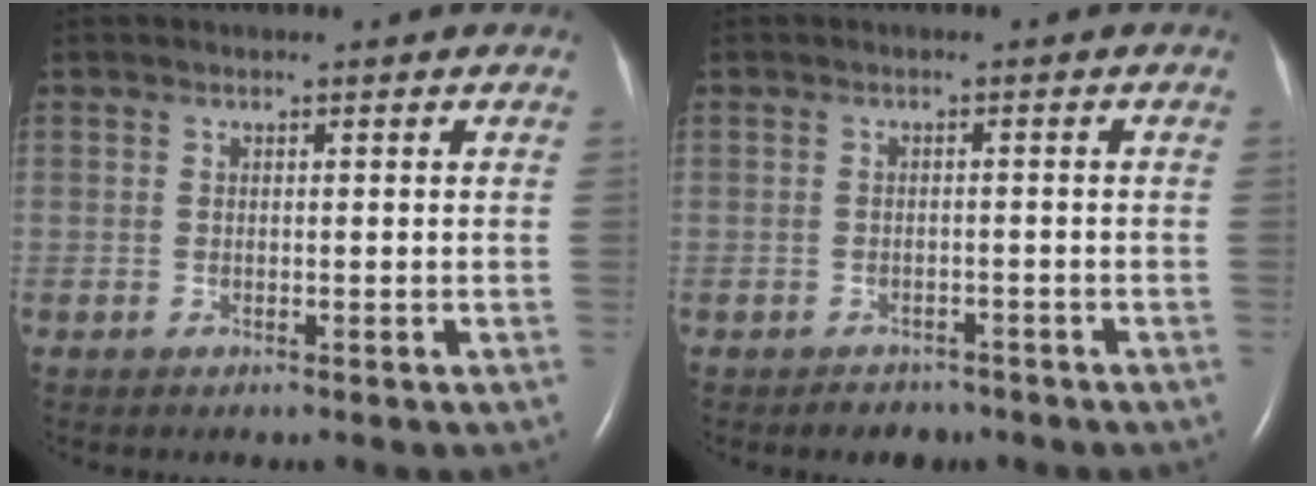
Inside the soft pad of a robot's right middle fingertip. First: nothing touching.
{"total": 2.8, "force": [-2.3, 1.5, 0.0], "torque": [-0.009, 0.004, -0.031]}